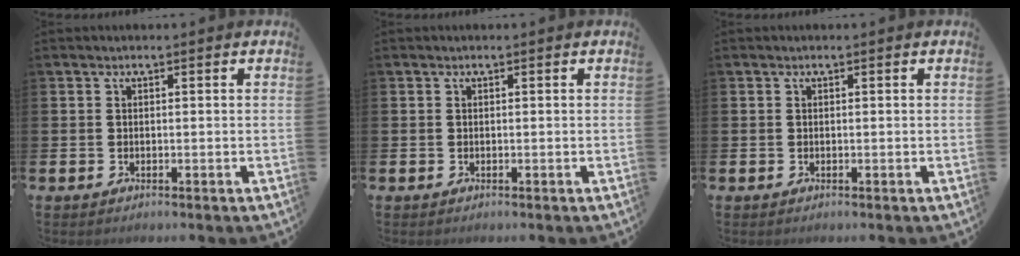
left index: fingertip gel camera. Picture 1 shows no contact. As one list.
[{"total": 0.0}, {"total": 0.0}]